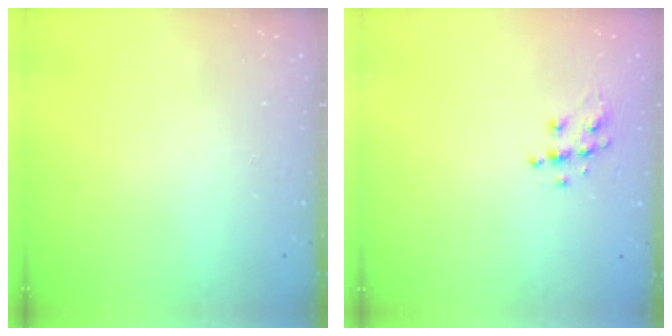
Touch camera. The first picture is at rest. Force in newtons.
{"total": 7.7, "press": 7.7, "slide": 0.3}